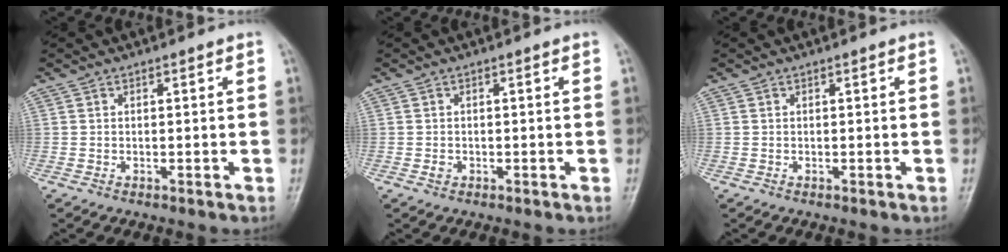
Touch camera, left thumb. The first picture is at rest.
{"total": 1.2, "force": [-0.4, 0.9, 0.5], "torque": [-0.006, 0.002, -0.008]}
{"total": 0.0}